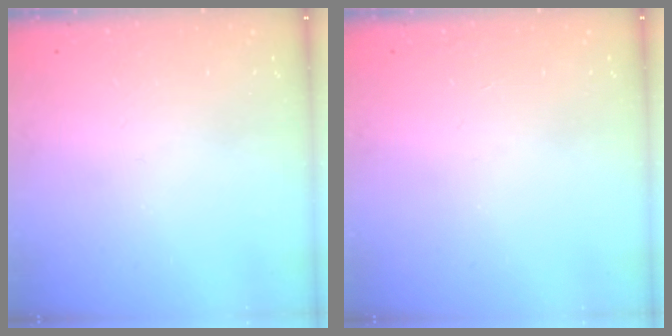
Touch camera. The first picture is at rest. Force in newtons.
{"total": 0.0}